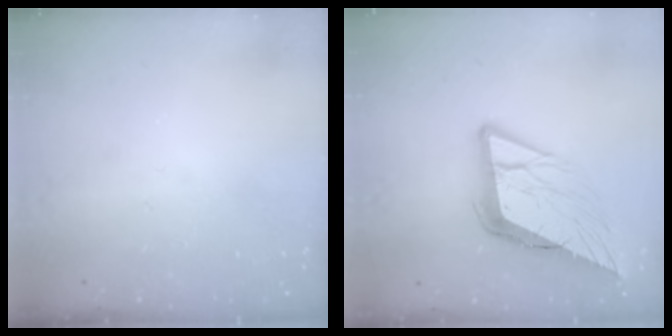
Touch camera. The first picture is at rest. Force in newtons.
{"total": 15.3, "press": 15.1, "slide": 2.7}